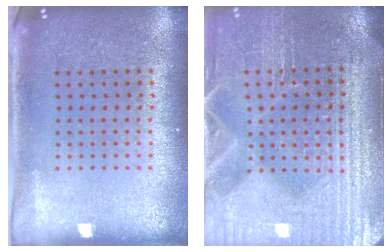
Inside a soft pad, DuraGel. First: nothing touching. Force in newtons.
{"total": 4.3, "press": 4.0, "slide": 1.6}